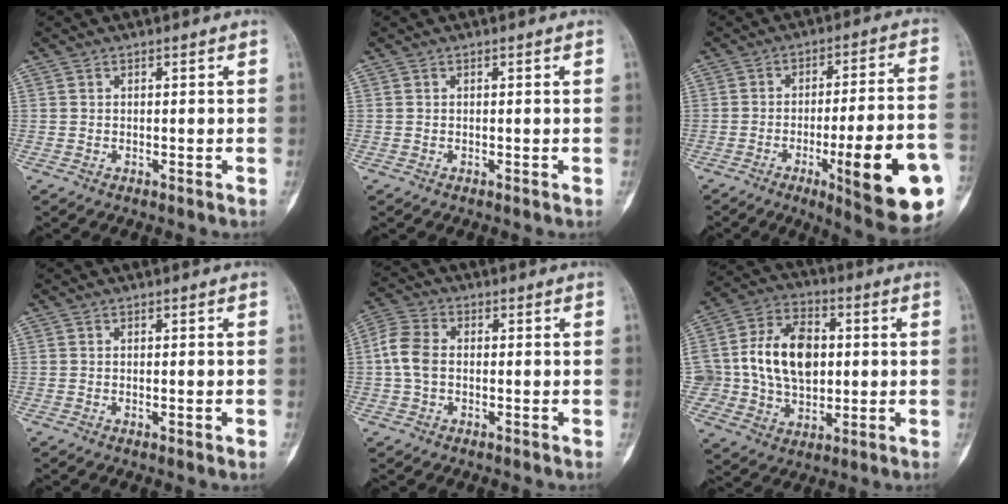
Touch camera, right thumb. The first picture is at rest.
{"total": 0.0}
{"total": 20.2, "force": [-6.8, 3.8, 18.6], "torque": [-0.227, 0.013, -0.086]}
{"total": 1.8, "force": [-0.4, 0.2, 1.7], "torque": [-0.025, -0.001, -0.003]}
{"total": 6.3, "force": [-0.4, 4.5, 4.4], "torque": [-0.093, 0.018, -0.018]}
{"total": 17.0, "force": [1.4, 12.4, 11.5], "torque": [-0.166, 0.018, 0.030]}